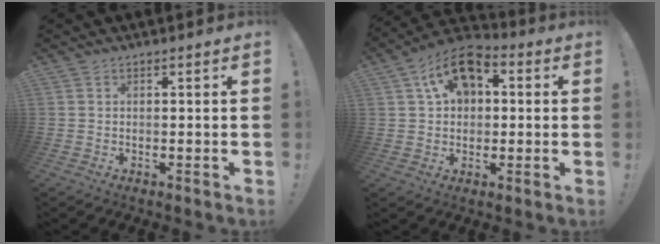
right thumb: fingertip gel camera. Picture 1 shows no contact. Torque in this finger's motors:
{"motor_torque": [-0.19, 0.98, 1.19, -0.17, 0.06]}